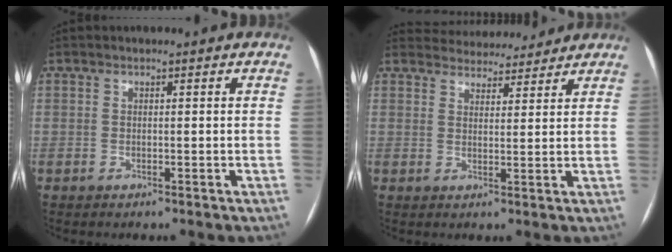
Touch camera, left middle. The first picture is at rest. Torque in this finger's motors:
{"motor_torque": [-0.06, -0.17, -0.12, -0.02]}